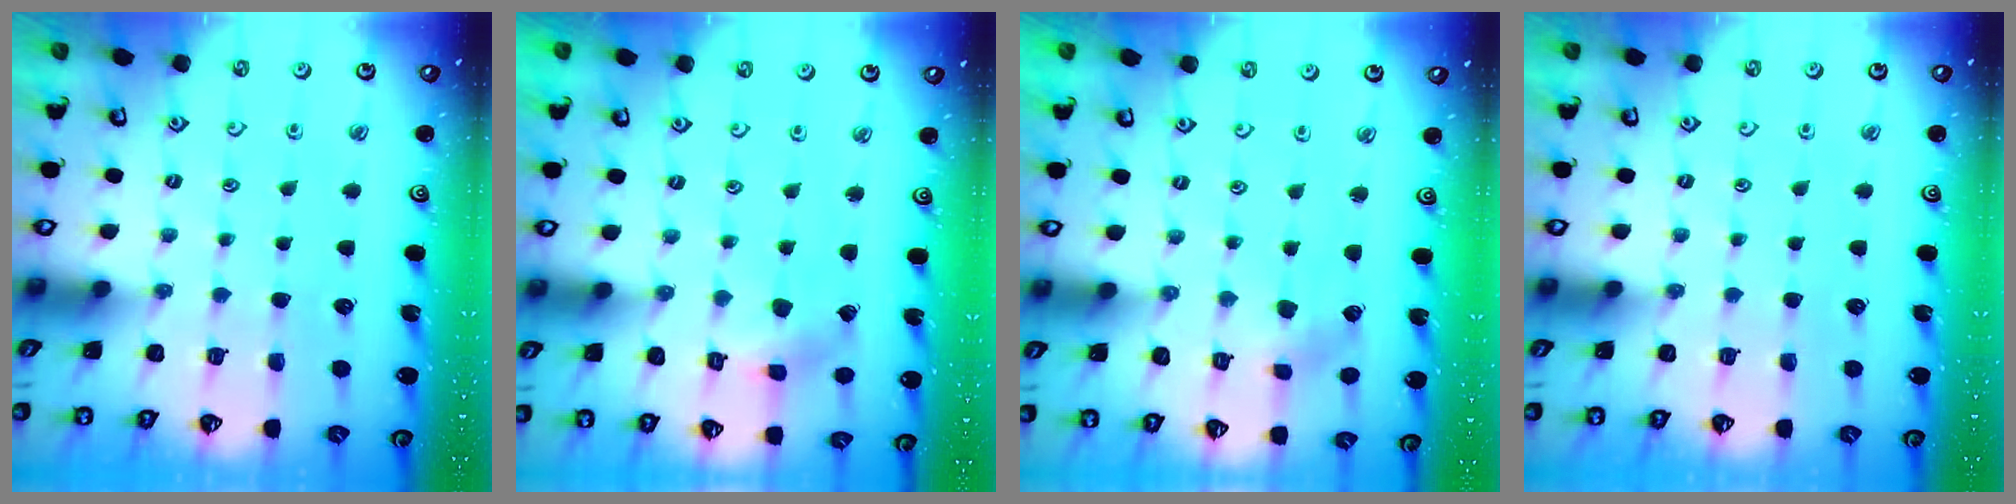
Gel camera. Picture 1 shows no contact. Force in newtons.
{"total": 2.2, "press": 2.2, "slide": 0.3}
{"total": 2.3, "press": 2.3, "slide": 0.4}
{"total": 0.0}